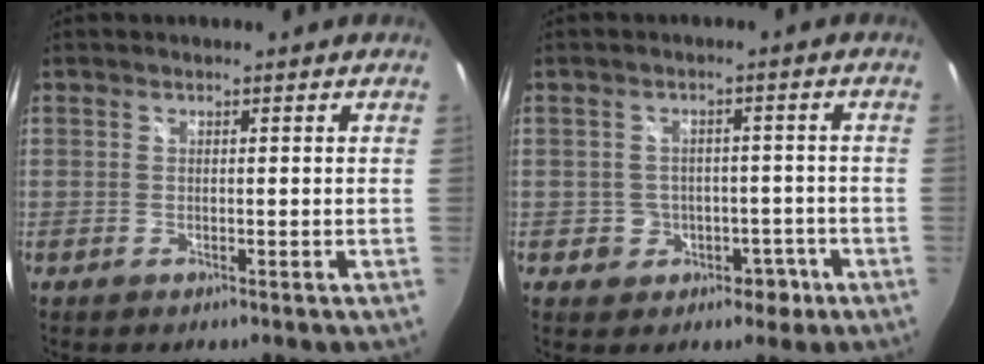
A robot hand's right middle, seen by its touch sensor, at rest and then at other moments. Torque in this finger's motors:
{"motor_torque": [0.19, -0.09, 0.01, 0.00]}